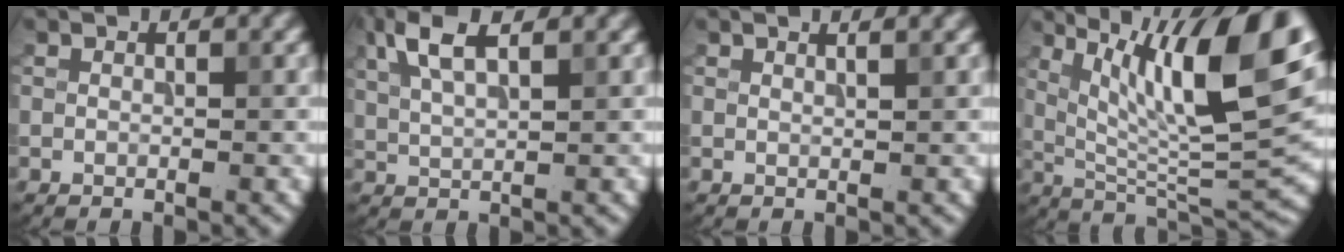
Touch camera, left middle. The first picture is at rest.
{"total": 4.6, "force": [2.6, 1.5, 3.5], "torque": [-0.079, 0.013, 0.051]}
{"total": 1.5, "force": [1.0, 0.5, 1.0], "torque": [-0.004, 0.001, 0.004]}
{"total": 13.9, "force": [5.7, 4.0, 12.1], "torque": [-0.187, 0.000, 0.099]}